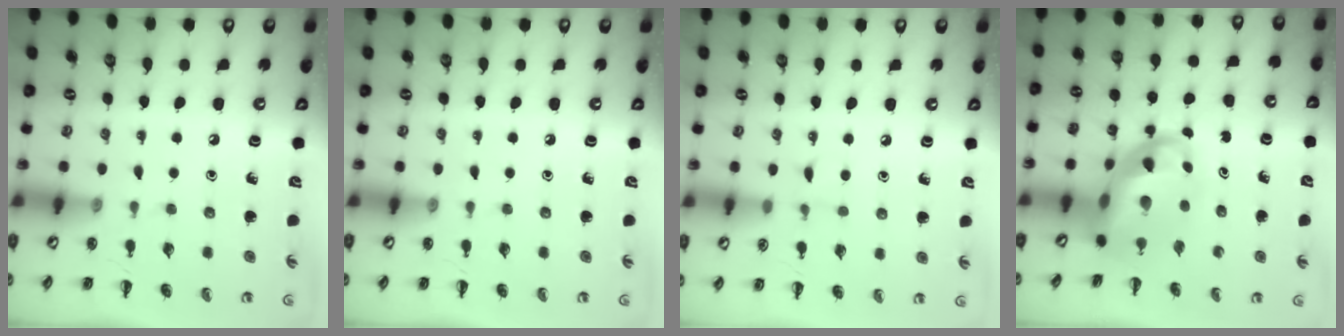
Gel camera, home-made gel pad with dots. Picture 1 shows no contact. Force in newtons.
{"total": 0.0}
{"total": 5.0, "press": 4.7, "slide": 1.7}
{"total": 7.5, "press": 7.2, "slide": 2.0}